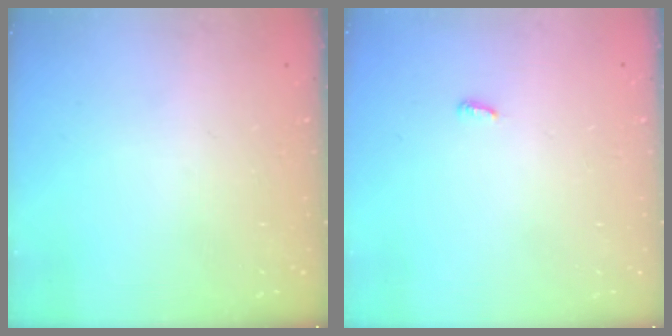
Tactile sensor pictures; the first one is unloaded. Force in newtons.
{"total": 2.9, "press": 2.9, "slide": 0.2}